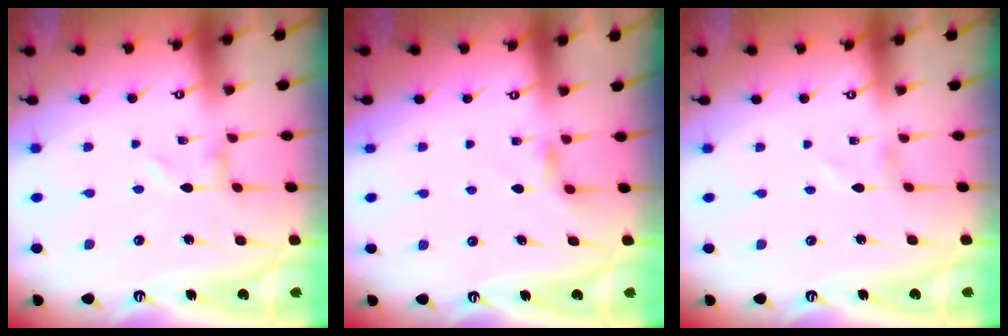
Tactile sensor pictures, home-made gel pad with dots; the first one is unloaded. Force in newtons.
{"total": 3.9, "press": 3.8, "slide": 0.5}
{"total": 1.3, "press": 1.3, "slide": 0.1}